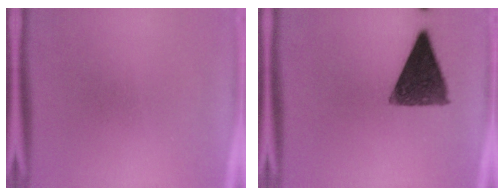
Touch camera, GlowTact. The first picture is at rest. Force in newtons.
{"total": 11.9}